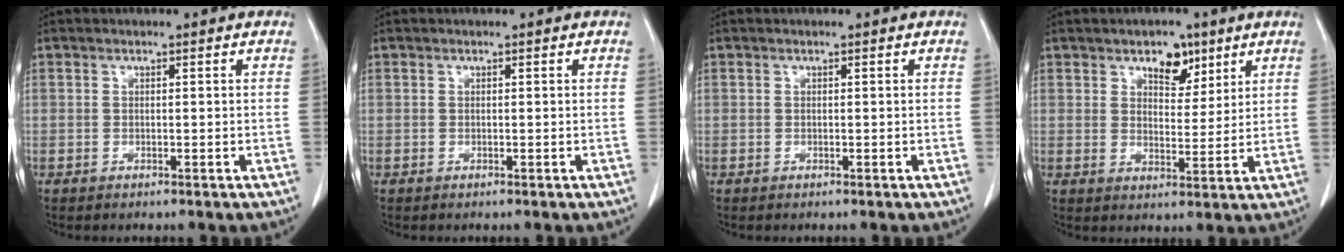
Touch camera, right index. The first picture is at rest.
{"total": 0.0}
{"total": 0.0}
{"total": 5.6, "force": [3.5, 3.1, 3.1], "torque": [-0.041, 0.004, 0.056]}